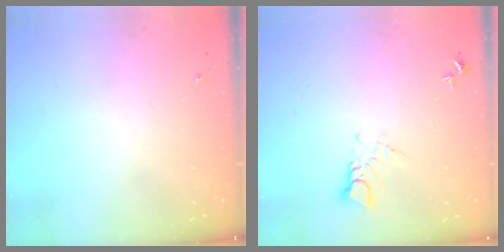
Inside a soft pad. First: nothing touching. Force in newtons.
{"total": 4.0, "press": 3.9, "slide": 0.3}